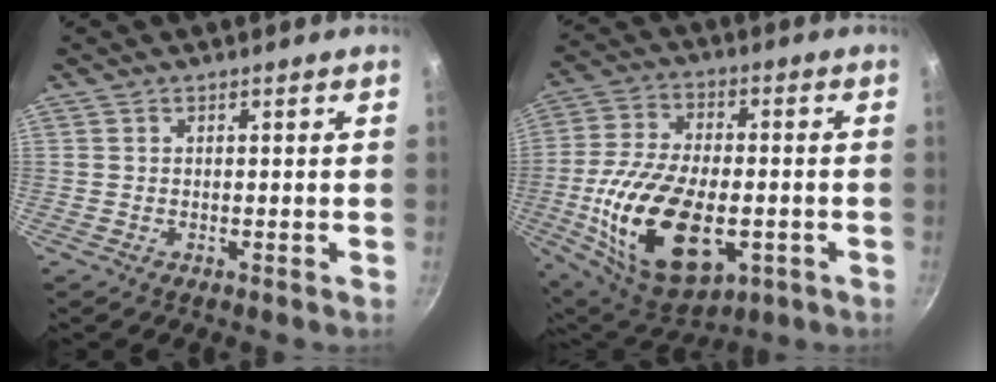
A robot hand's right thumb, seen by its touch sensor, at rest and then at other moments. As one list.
[{"total": 22.6, "force": [-5.1, 12.3, 18.2], "torque": [-0.329, 0.015, -0.076]}]